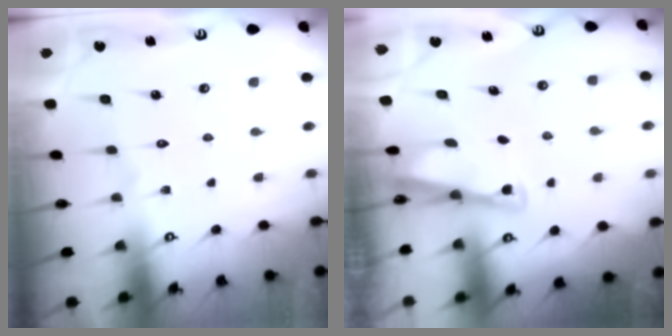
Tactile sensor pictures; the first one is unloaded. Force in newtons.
{"total": 2.8, "press": 2.8, "slide": 0.3}